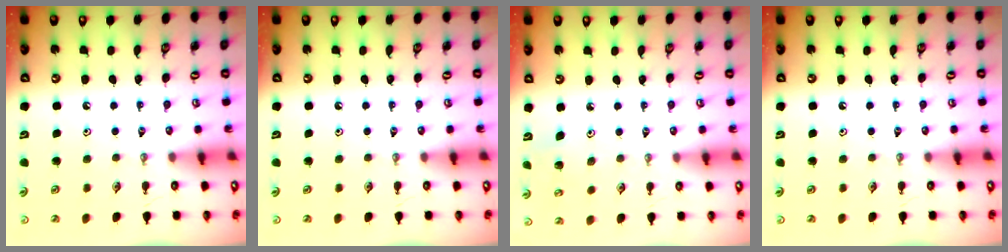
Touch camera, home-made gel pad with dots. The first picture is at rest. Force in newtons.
{"total": 0.0}
{"total": 3.7, "press": 3.6, "slide": 0.3}
{"total": 0.0}